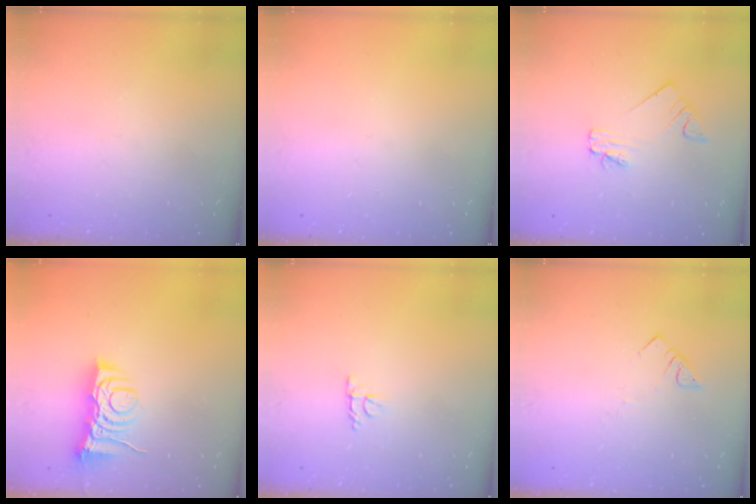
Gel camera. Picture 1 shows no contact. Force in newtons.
{"total": 0.0}
{"total": 2.0, "press": 2.0, "slide": 0.1}
{"total": 8.3, "press": 8.2, "slide": 1.1}
{"total": 4.1, "press": 4.0, "slide": 0.7}
{"total": 3.0, "press": 3.0, "slide": 0.1}